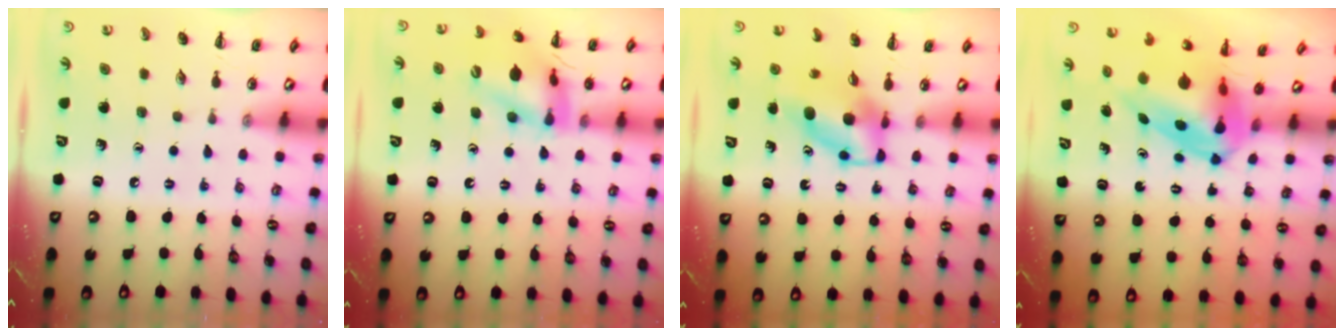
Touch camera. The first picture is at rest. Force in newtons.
{"total": 15.5, "press": 15.4, "slide": 2.0}
{"total": 6.1, "press": 5.9, "slide": 1.6}
{"total": 8.1, "press": 7.7, "slide": 2.3}